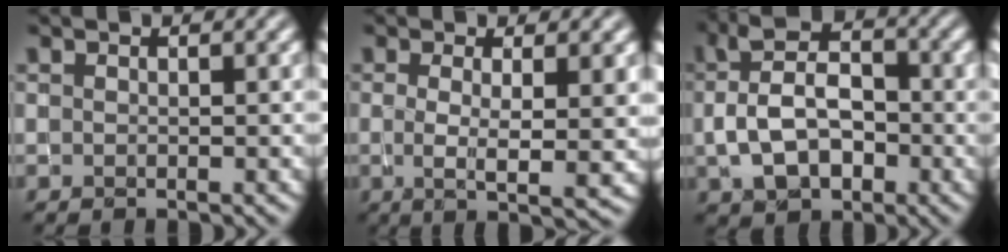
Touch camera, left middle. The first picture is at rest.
{"total": 4.6, "force": [0.1, 1.0, 4.4], "torque": [-0.071, -0.007, 0.002]}
{"total": 6.2, "force": [-0.6, 4.2, 4.5], "torque": [-0.081, 0.014, -0.017]}